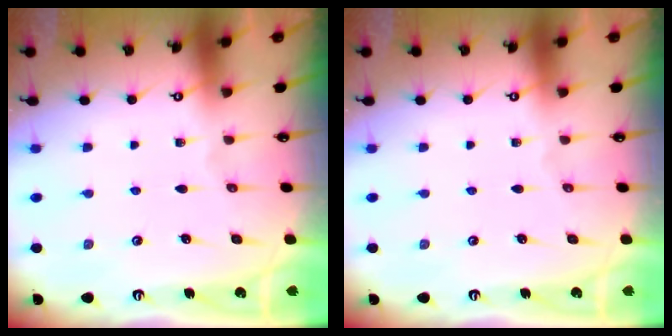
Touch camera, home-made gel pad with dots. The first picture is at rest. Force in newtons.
{"total": 0.0}